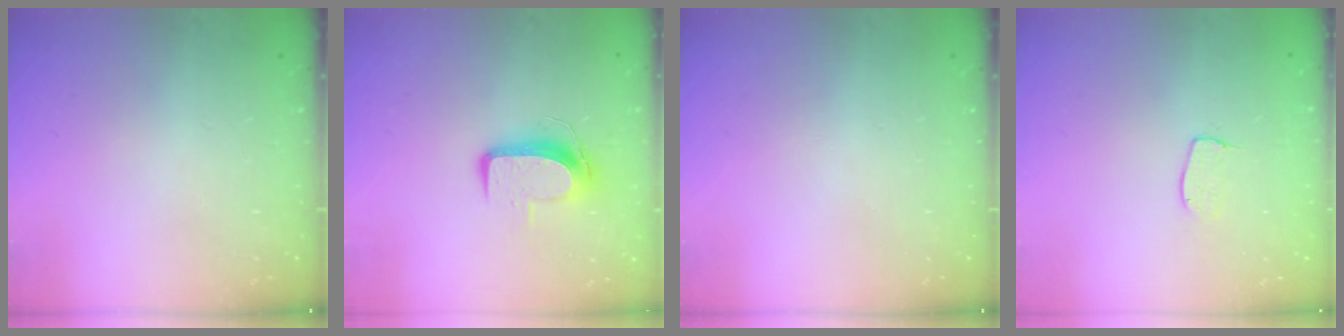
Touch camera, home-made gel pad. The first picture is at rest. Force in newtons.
{"total": 10.1, "press": 10.1, "slide": 0.9}
{"total": 0.0}
{"total": 4.5, "press": 4.5, "slide": 0.3}